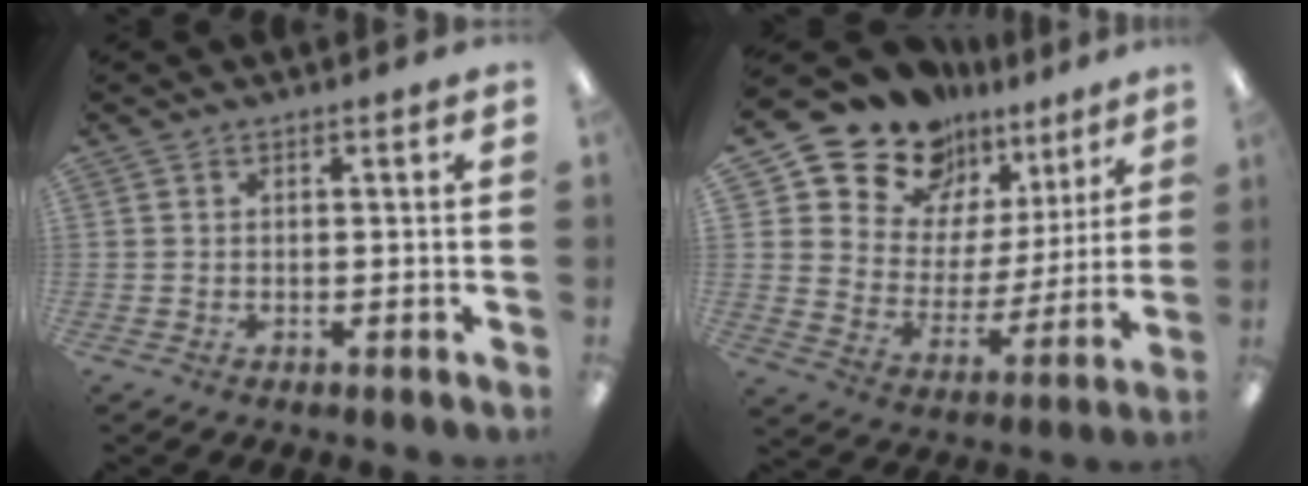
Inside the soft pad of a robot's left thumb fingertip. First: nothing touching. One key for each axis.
{"total": 16.5, "fx": 13.4, "fy": 9.0, "fz": 3.2, "tx": -0.083, "ty": -0.110, "tz": 0.249}